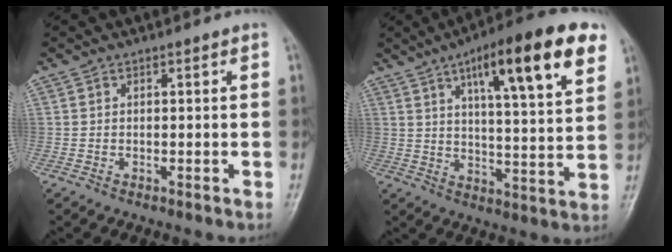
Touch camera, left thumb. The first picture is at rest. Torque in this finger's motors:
{"motor_torque": [1.49, 1.49, 1.57, -1.19, 0.11]}